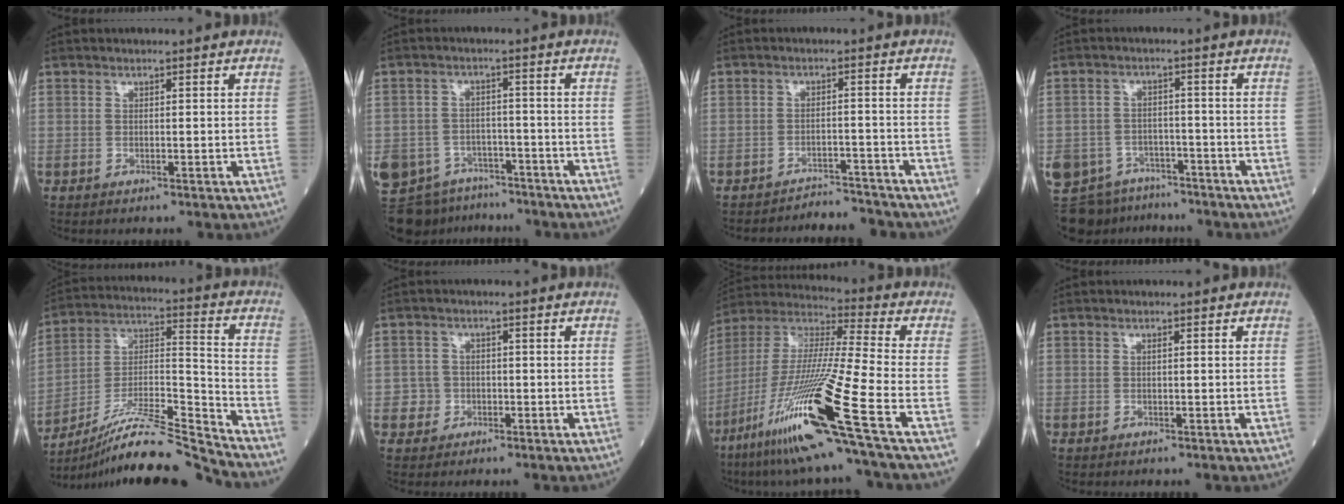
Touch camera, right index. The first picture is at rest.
{"total": 11.5, "force": [-8.5, 7.3, 2.7], "torque": [-0.062, 0.016, -0.119]}
{"total": 5.3, "force": [-5.2, 0.5, -1.0], "torque": [0.021, 0.008, -0.076]}
{"total": 10.8, "force": [-8.2, 6.7, 2.0], "torque": [-0.047, 0.016, -0.113]}
{"total": 16.3, "force": [-14.9, -1.8, 6.3], "torque": [-0.106, 0.027, -0.268]}
{"total": 2.3, "force": [-0.4, 2.3, -0.1], "torque": [0.013, 0.012, -0.012]}
{"total": 22.5, "force": [-11.2, -1.3, 19.4], "torque": [-0.406, -0.050, -0.218]}
{"total": 0.0}